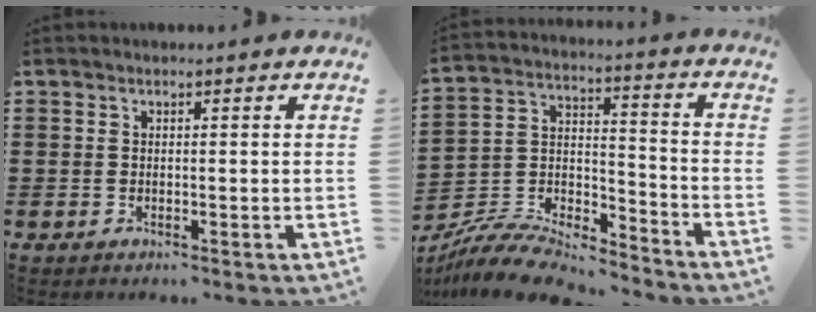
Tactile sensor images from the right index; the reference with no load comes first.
{"total": 8.9, "force": [-8.6, 1.5, 2.0], "torque": [-0.045, 0.013, -0.172]}